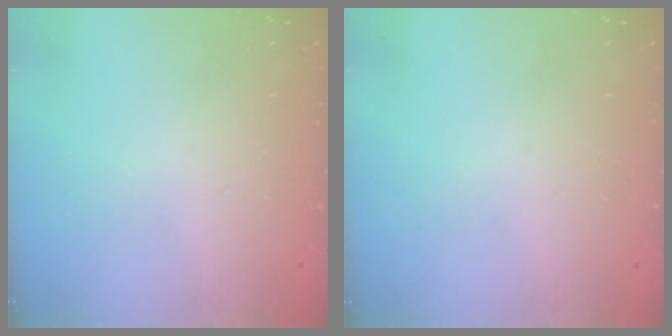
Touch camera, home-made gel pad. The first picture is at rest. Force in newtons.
{"total": 0.0}